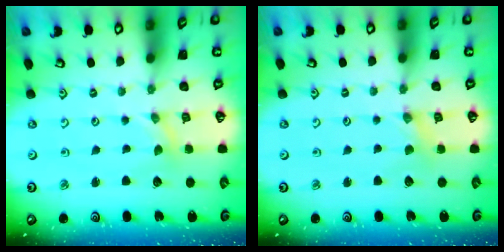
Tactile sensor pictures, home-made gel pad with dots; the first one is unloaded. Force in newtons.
{"total": 0.9, "press": 0.9, "slide": 0.1}